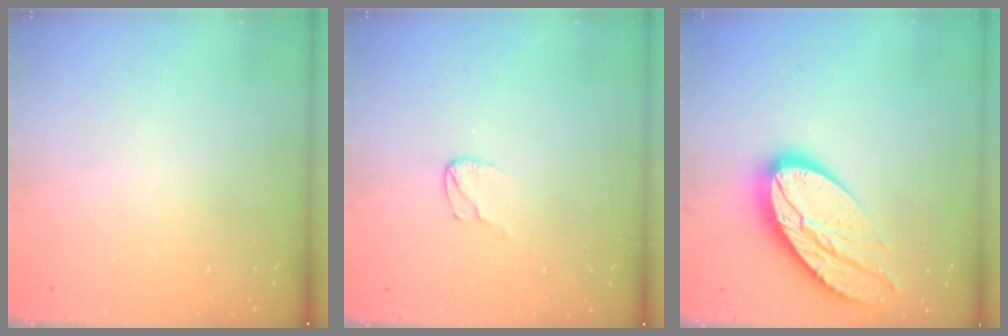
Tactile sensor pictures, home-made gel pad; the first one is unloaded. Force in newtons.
{"total": 2.7, "press": 2.7, "slide": 0.2}
{"total": 16.4, "press": 16.3, "slide": 1.1}